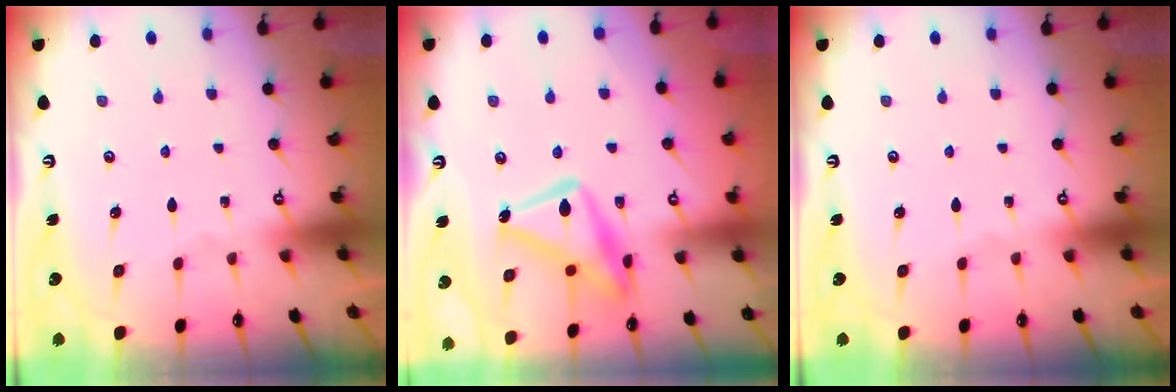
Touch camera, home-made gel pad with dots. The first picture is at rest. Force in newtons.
{"total": 17.7, "press": 17.6, "slide": 1.2}
{"total": 0.0}